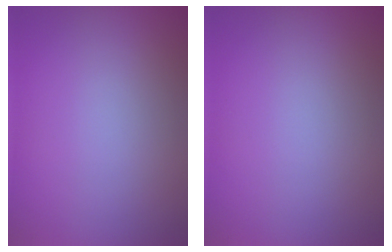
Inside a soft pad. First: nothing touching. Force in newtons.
{"total": 0.0}